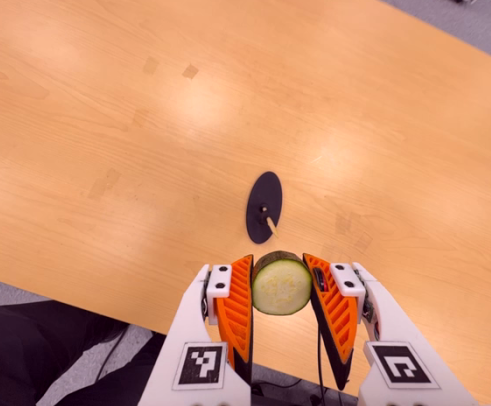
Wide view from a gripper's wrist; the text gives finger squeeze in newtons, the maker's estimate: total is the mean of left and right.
{"total": 11.2, "left": 10.5, "right": 11.8}